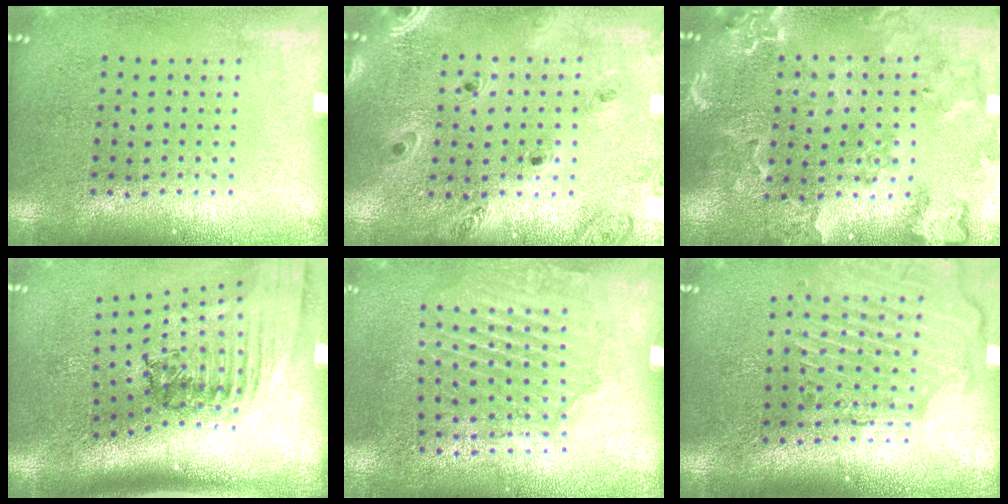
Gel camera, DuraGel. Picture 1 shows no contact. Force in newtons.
{"total": 1.3, "press": 1.3, "slide": 0.1}
{"total": 1.8, "press": 1.8, "slide": 0.2}
{"total": 2.6, "press": 1.8, "slide": 1.8}
{"total": 1.6, "press": 1.4, "slide": 0.8}
{"total": 2.7, "press": 2.2, "slide": 1.5}